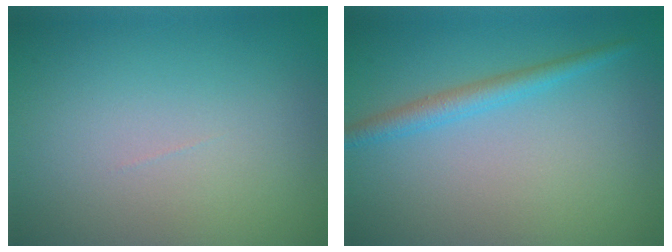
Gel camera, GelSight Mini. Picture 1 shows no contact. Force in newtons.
{"total": 2.1, "press": 2.1, "slide": 0.1}